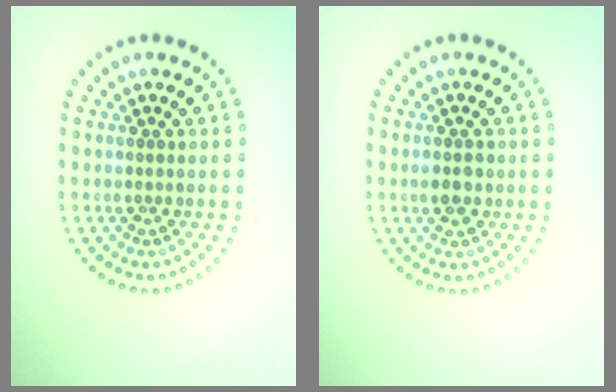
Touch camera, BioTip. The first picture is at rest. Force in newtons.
{"total": 2.2, "press": 2.2, "slide": 0.2}